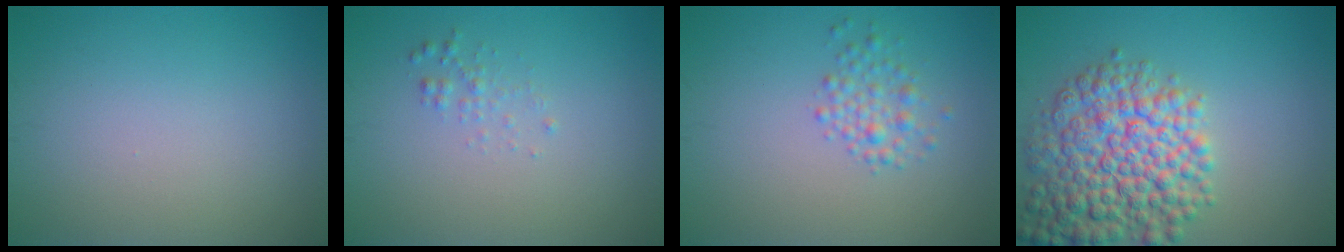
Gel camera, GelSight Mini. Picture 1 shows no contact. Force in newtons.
{"total": 0.9, "press": 0.9, "slide": 0.1}
{"total": 2.1, "press": 2.1, "slide": 0.1}
{"total": 9.2, "press": 9.2, "slide": 0.3}